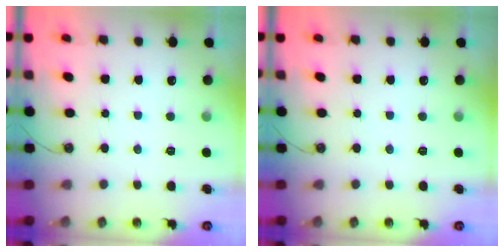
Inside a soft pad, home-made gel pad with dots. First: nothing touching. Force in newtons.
{"total": 0.0}